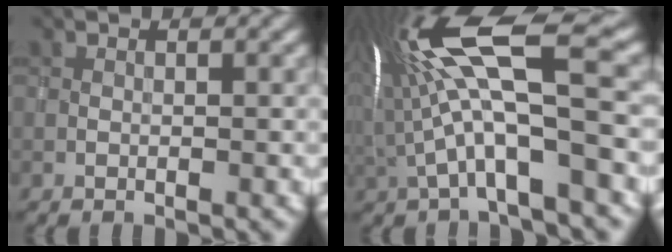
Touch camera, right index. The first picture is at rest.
{"total": 13.0, "force": [0.7, 3.4, 12.6], "torque": [-0.237, 0.026, 0.014]}